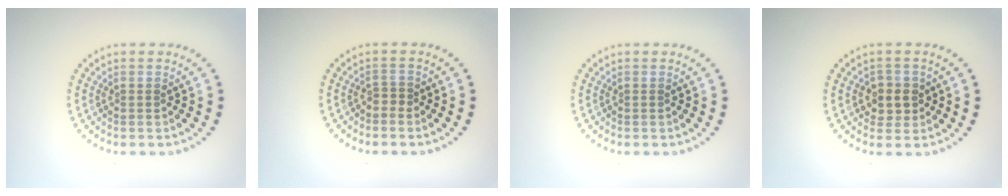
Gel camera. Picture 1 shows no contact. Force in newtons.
{"total": 0.7, "press": 0.3, "slide": 0.6}
{"total": 0.0}
{"total": 2.5, "press": 2.3, "slide": 0.9}